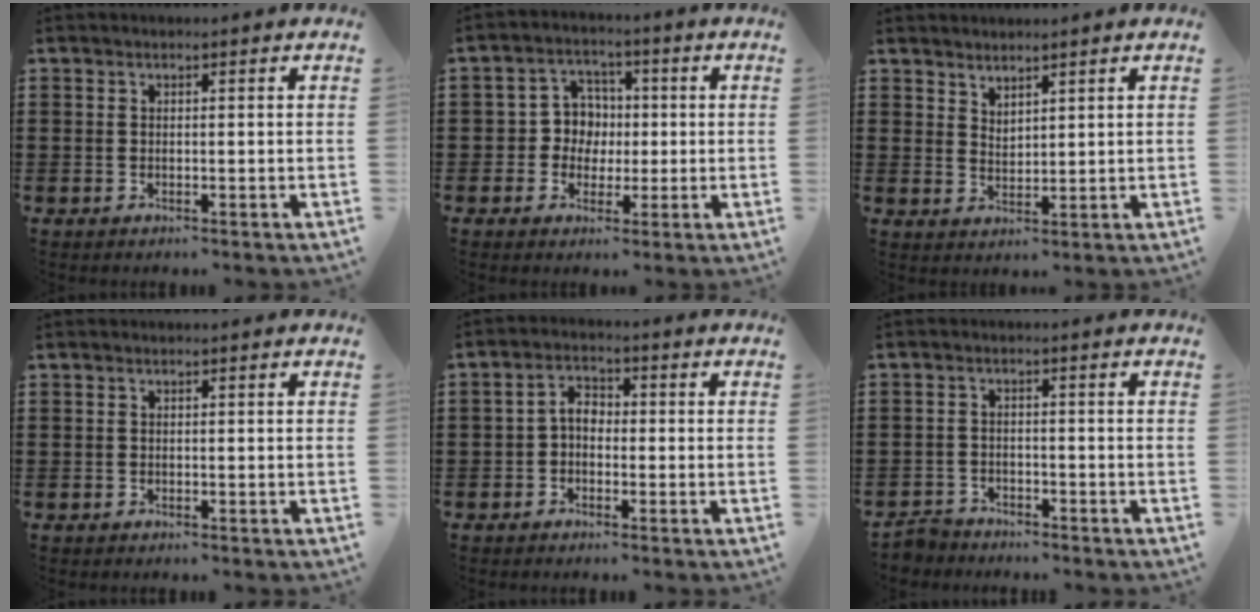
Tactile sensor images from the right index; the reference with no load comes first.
{"total": 5.4, "force": [-0.1, 5.1, 1.5], "torque": [-0.051, 0.016, -0.004]}
{"total": 2.3, "force": [2.2, 0.3, -0.3], "torque": [0.002, -0.002, 0.044]}
{"total": 0.0}
{"total": 3.0, "force": [-0.8, 1.9, 2.2], "torque": [-0.052, 0.006, -0.021]}
{"total": 2.4, "force": [-2.3, 0.6, -0.1], "torque": [-0.006, 0.004, -0.049]}